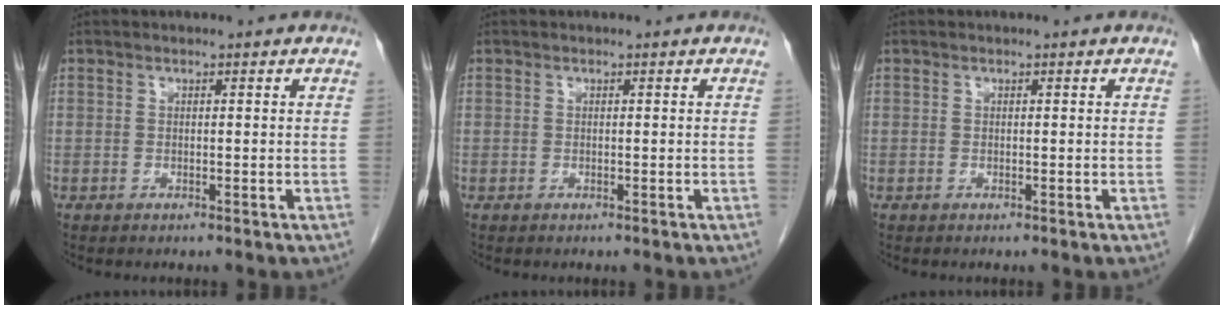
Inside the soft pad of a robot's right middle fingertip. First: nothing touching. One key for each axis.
{"total": 0.0}
{"total": 0.0}